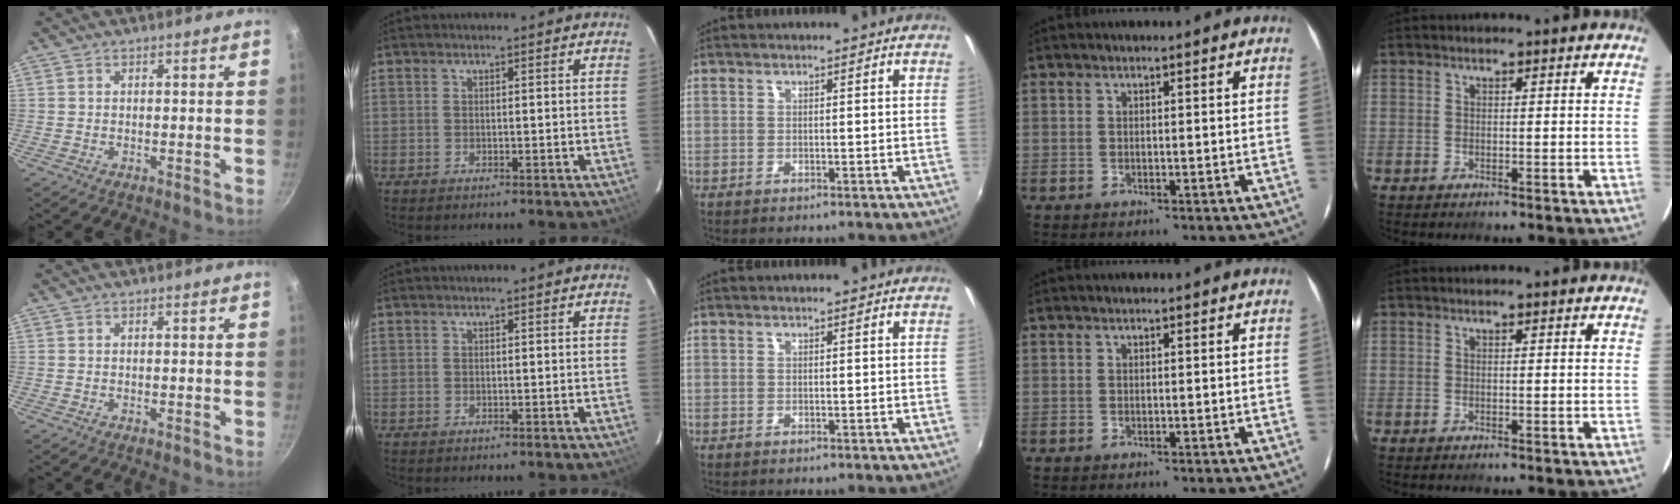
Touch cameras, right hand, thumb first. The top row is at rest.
{}